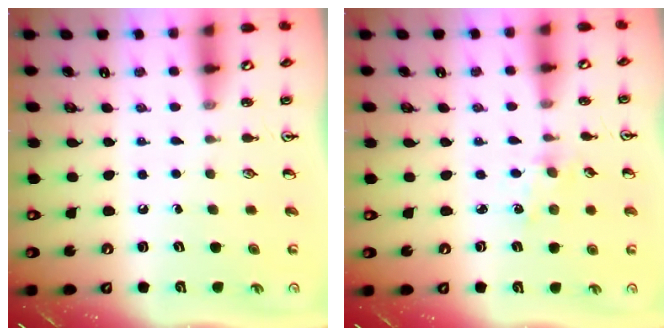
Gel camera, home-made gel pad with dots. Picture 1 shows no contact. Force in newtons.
{"total": 1.9, "press": 1.9, "slide": 0.3}